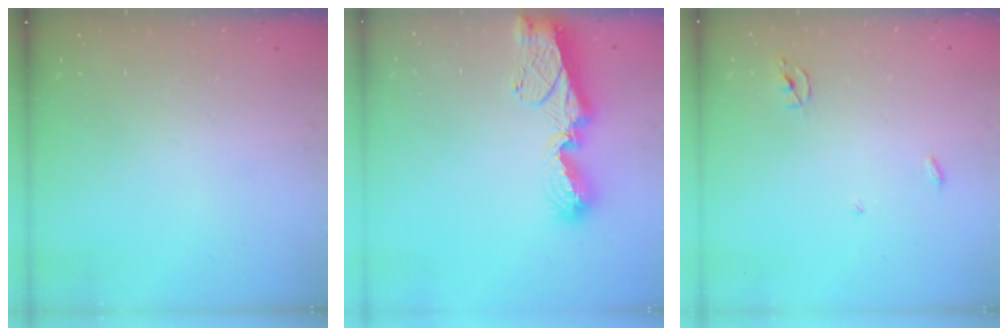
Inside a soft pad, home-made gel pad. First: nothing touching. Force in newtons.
{"total": 11.7, "press": 11.6, "slide": 1.1}
{"total": 2.3, "press": 2.3, "slide": 0.1}